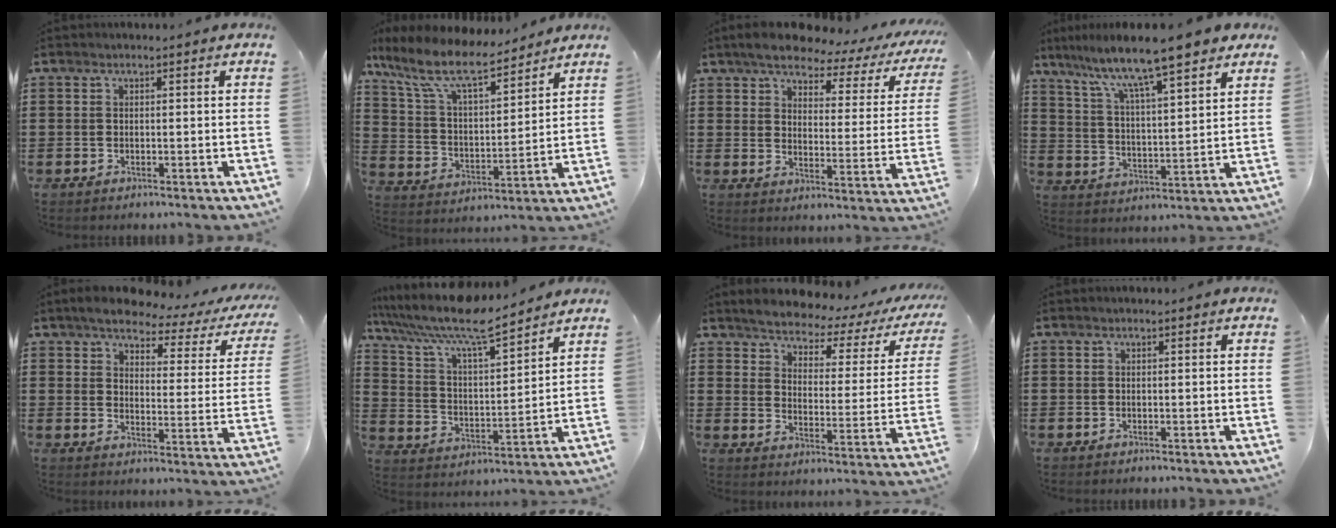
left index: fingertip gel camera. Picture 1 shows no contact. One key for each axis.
{"total": 10.3, "fx": 8.4, "fy": 2.3, "fz": 5.5, "tx": -0.141, "ty": -0.038, "tz": 0.145}
{"total": 5.6, "fx": 4.8, "fy": 1.8, "fz": 2.2, "tx": -0.062, "ty": -0.025, "tz": 0.079}
{"total": 9.4, "fx": 8.0, "fy": 0.4, "fz": 5.0, "tx": -0.130, "ty": -0.047, "tz": 0.131}
{"total": 4.6, "fx": 3.8, "fy": 1.2, "fz": 2.2, "tx": -0.058, "ty": -0.022, "tz": 0.058}
{"total": 8.7, "fx": 7.6, "fy": 0.9, "fz": 4.1, "tx": -0.113, "ty": -0.047, "tz": 0.127}
{"total": 3.5, "fx": 3.4, "fy": 0.5, "fz": 0.7, "tx": -0.042, "ty": -0.033, "tz": 0.050}
{"total": 0.0}